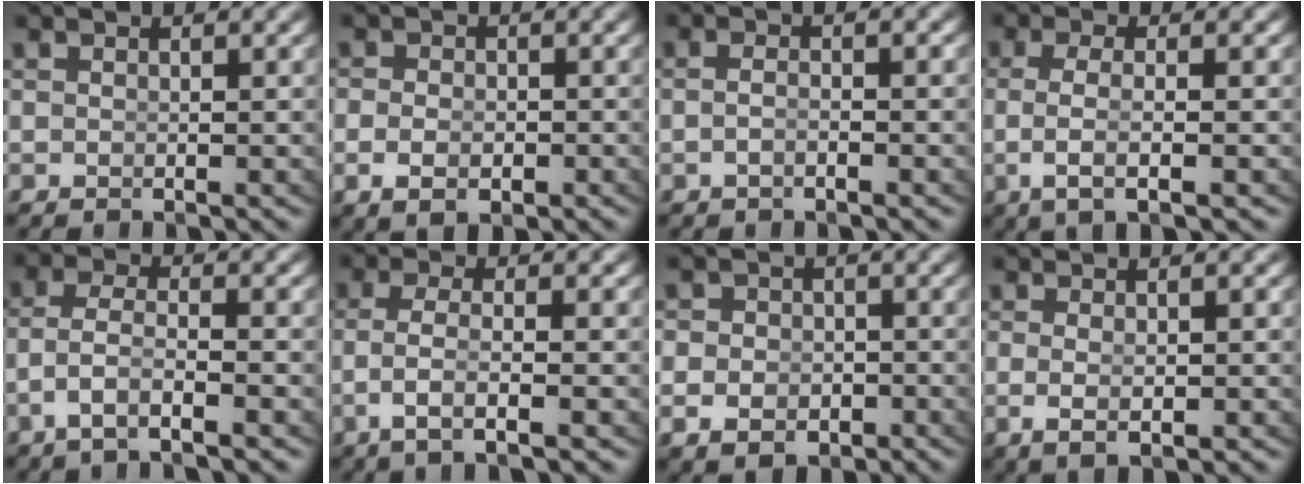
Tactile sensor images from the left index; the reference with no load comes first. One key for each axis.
{"total": 2.6, "fx": -1.4, "fy": 1.4, "fz": 1.8, "tx": -0.031, "ty": -0.018, "tz": -0.012}
{"total": 1.4, "fx": -0.9, "fy": -0.3, "fz": 1.0, "tx": -0.021, "ty": -0.005, "tz": -0.012}
{"total": 4.0, "fx": -0.6, "fy": 1.0, "fz": 3.8, "tx": -0.081, "ty": -0.010, "tz": -0.001}
{"total": 3.6, "fx": -2.0, "fy": 1.4, "fz": 2.7, "tx": -0.068, "ty": -0.023, "tz": -0.025}
{"total": 3.7, "fx": -1.4, "fy": 1.0, "fz": 3.3, "tx": -0.079, "ty": -0.018, "tz": -0.013}
{"total": 4.0, "fx": -1.7, "fy": 3.3, "fz": 1.4, "tx": -0.021, "ty": -0.018, "tz": -0.025}
{"total": 2.2, "fx": -0.6, "fy": 0.3, "fz": 2.1, "tx": -0.048, "ty": -0.014, "tz": 0.005}